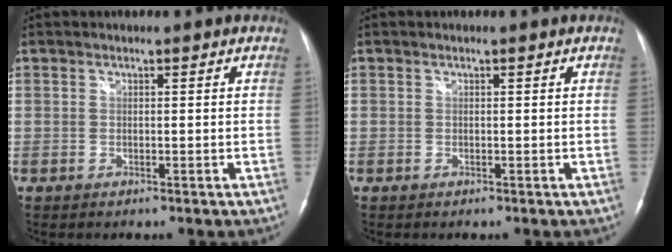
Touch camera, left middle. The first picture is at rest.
{"total": 0.0}